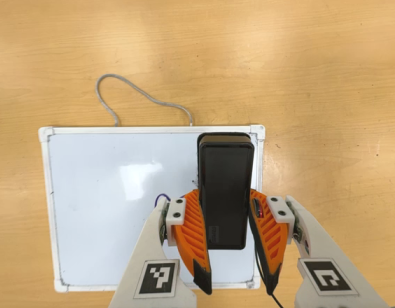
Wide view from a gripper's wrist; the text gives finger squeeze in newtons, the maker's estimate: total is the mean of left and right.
{"total": 9.6, "left": 7.1, "right": 12.1}